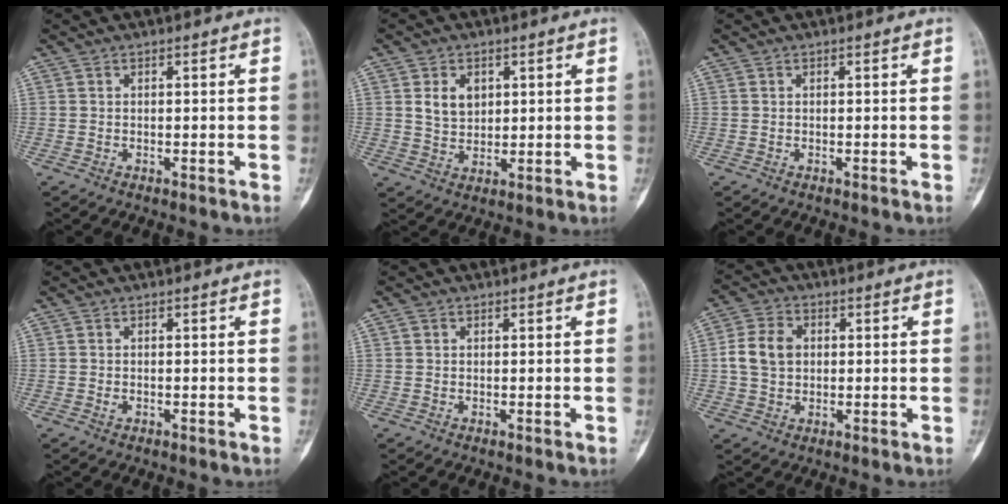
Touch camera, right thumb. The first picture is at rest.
{"total": 5.6, "force": [1.8, 4.1, 3.3], "torque": [-0.036, -0.012, 0.037]}
{"total": 0.0}
{"total": 0.7, "force": [-0.2, 0.5, 0.4], "torque": [-0.010, 0.003, -0.002]}
{"total": 2.2, "force": [0.7, 1.9, 0.9], "torque": [-0.008, 0.002, 0.011]}
{"total": 7.4, "force": [0.7, 5.7, 4.6], "torque": [-0.076, 0.011, 0.010]}